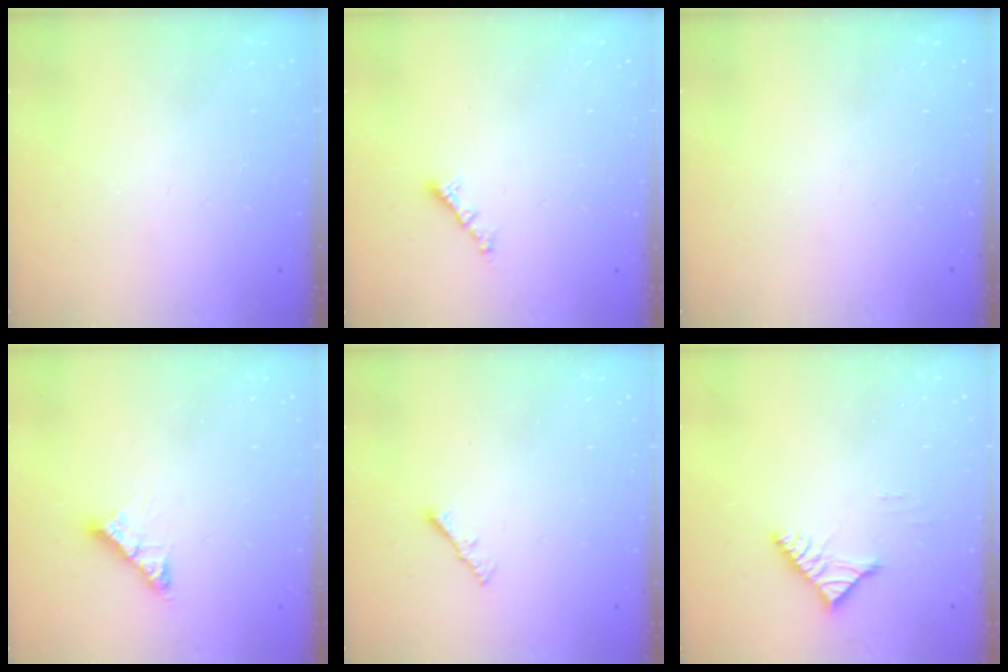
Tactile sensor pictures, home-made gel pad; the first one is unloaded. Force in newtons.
{"total": 2.0, "press": 2.0, "slide": 0.4}
{"total": 0.0}
{"total": 7.5, "press": 7.4, "slide": 0.7}
{"total": 1.3, "press": 1.2, "slide": 0.4}
{"total": 4.8, "press": 4.7, "slide": 0.8}